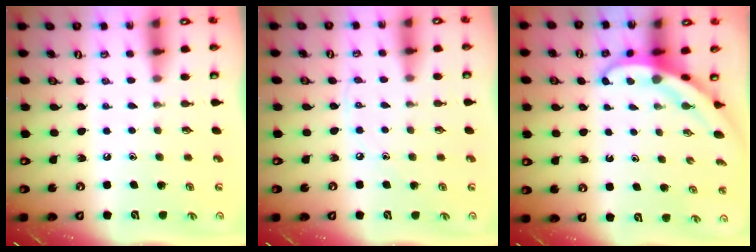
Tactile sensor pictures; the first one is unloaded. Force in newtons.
{"total": 4.8, "press": 4.7, "slide": 0.6}
{"total": 4.3, "press": 4.2, "slide": 0.4}